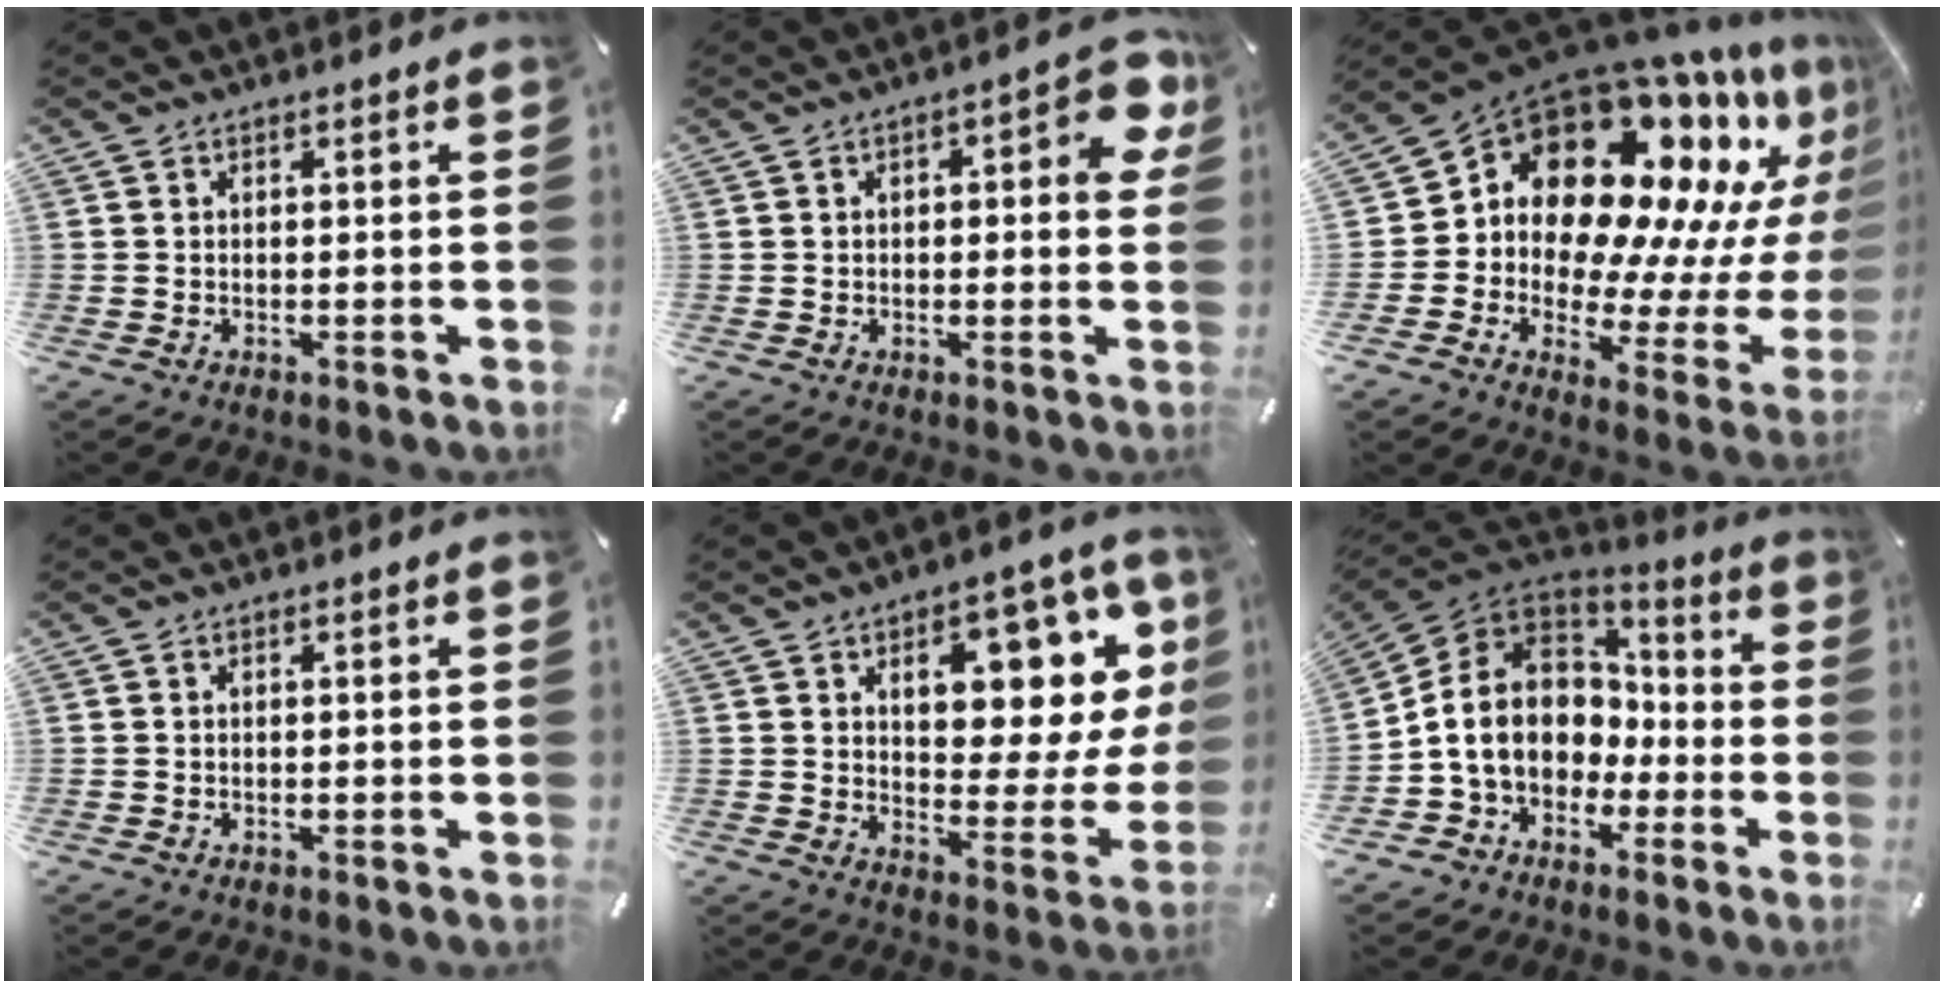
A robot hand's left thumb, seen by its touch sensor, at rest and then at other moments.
{"total": 8.0, "force": [1.3, 3.6, 7.0], "torque": [-0.071, -0.010, 0.014]}
{"total": 18.8, "force": [11.4, 11.7, 9.4], "torque": [-0.146, -0.136, 0.203]}
{"total": 0.0}
{"total": 15.4, "force": [8.4, 8.1, 10.1], "torque": [-0.121, -0.068, 0.137]}
{"total": 13.4, "force": [-1.1, 11.7, 6.5], "torque": [-0.150, 0.010, -0.018]}